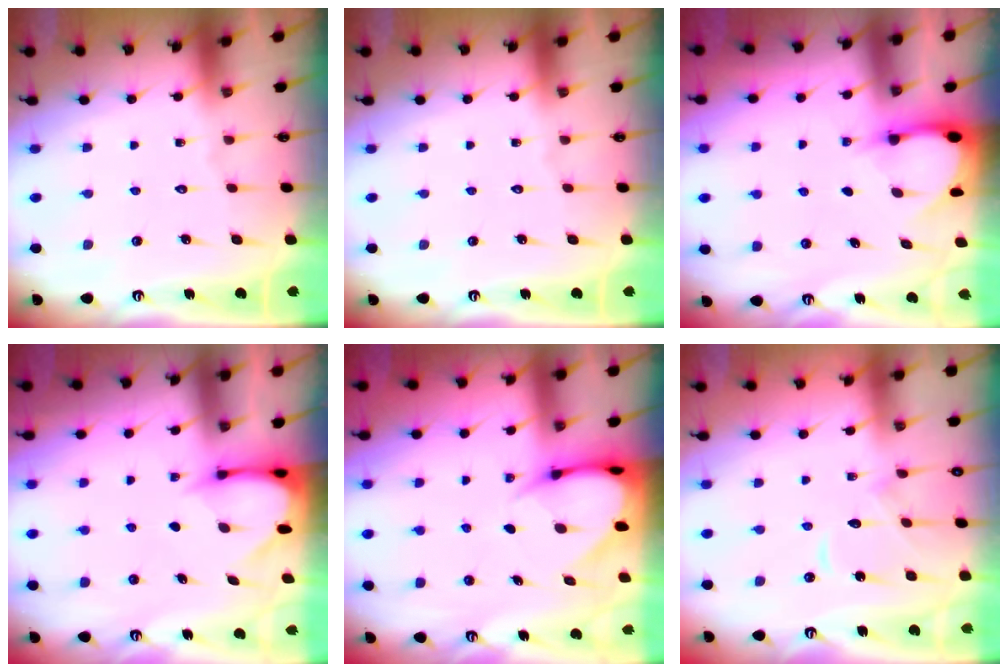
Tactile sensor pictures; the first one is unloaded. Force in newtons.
{"total": 0.0}
{"total": 2.9, "press": 2.9, "slide": 0.3}
{"total": 3.4, "press": 3.4, "slide": 0.3}
{"total": 4.8, "press": 4.8, "slide": 0.4}
{"total": 8.7, "press": 8.6, "slide": 0.2}